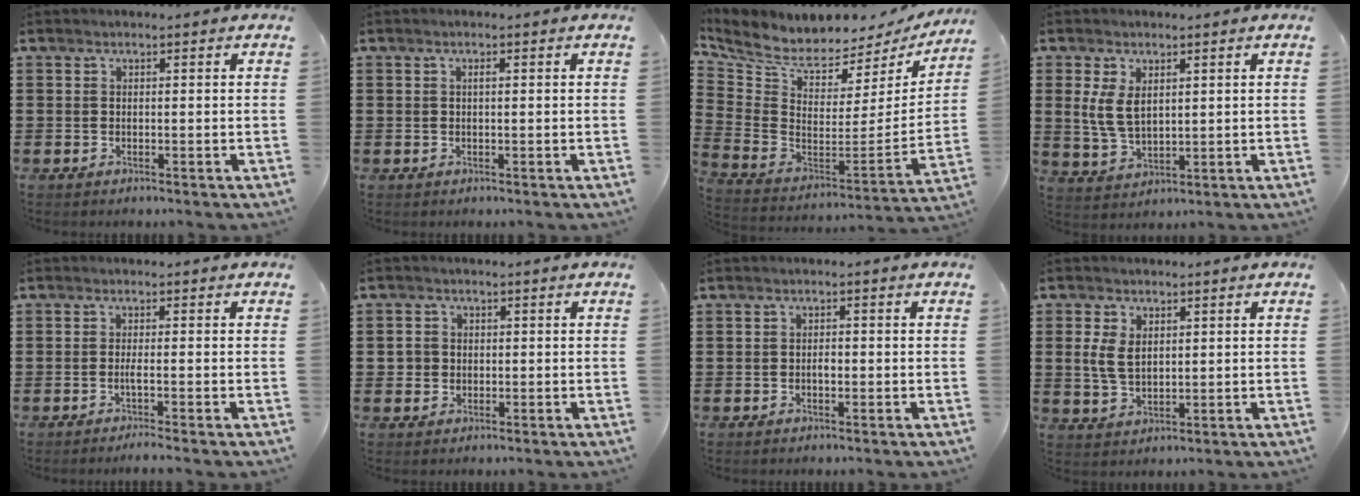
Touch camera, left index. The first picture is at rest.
{"total": 0.5, "force": [0.1, 0.2, 0.5], "torque": [-0.011, -0.001, 0.003]}
{"total": 5.1, "force": [4.6, 1.7, 1.6], "torque": [-0.065, -0.052, 0.077]}
{"total": 5.1, "force": [1.5, 2.9, 3.9], "torque": [-0.098, 0.001, 0.024]}
{"total": 1.9, "force": [-0.8, -0.3, 1.7], "torque": [-0.030, -0.003, -0.017]}
{"total": 1.9, "force": [0.1, 1.8, 0.5], "torque": [-0.017, 0.007, -0.001]}
{"total": 1.2, "force": [-0.3, 0.5, 1.1], "torque": [-0.023, 0.000, -0.006]}
{"total": 4.5, "force": [1.1, 2.8, 3.4], "torque": [-0.081, 0.007, 0.018]}